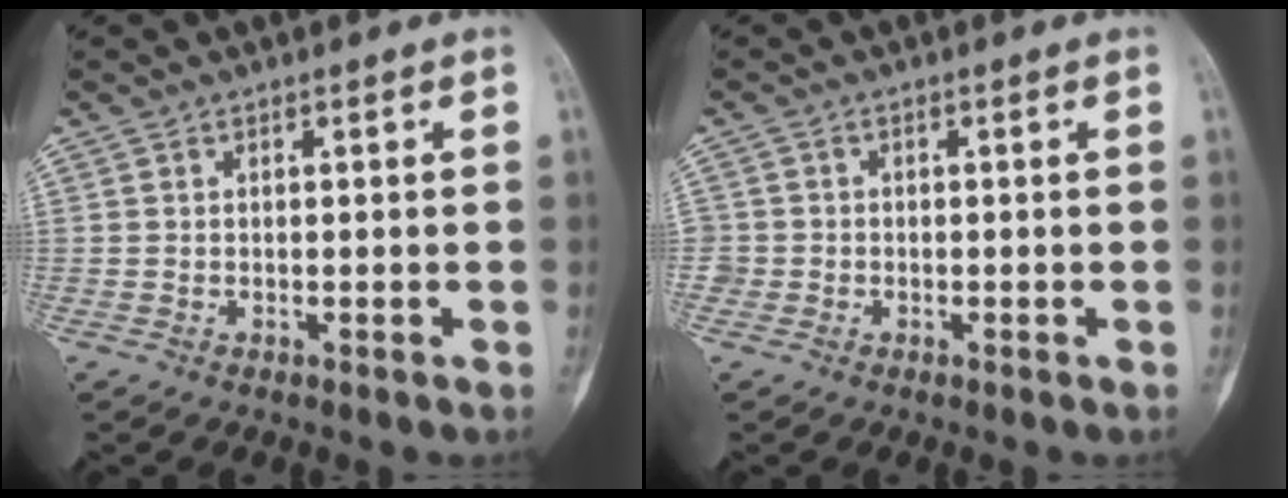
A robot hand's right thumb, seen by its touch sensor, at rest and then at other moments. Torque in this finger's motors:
{"motor_torque": [0.26, 0.28, 0.13, -0.07, 0.03]}